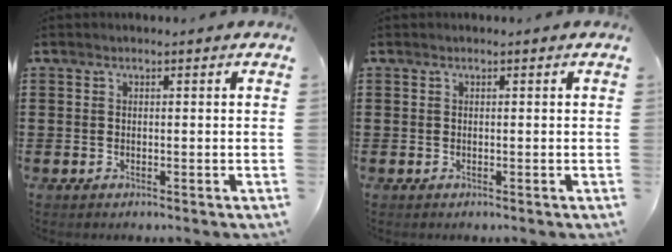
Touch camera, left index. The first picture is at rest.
{"total": 0.0}